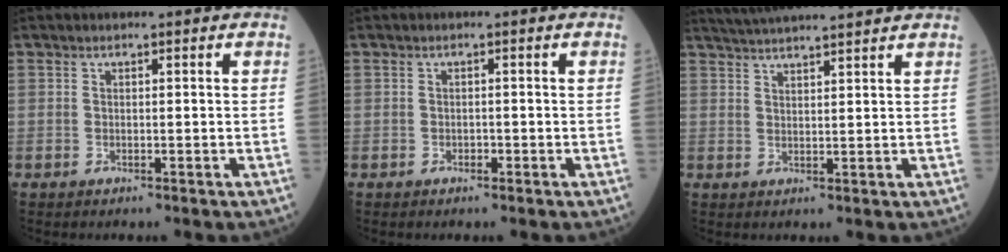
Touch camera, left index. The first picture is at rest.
{"total": 0.6, "force": [-0.4, 0.4, 0.2], "torque": [-0.002, -0.001, -0.011]}
{"total": 10.5, "force": [9.7, -0.6, 4.0], "torque": [-0.070, 0.026, 0.142]}